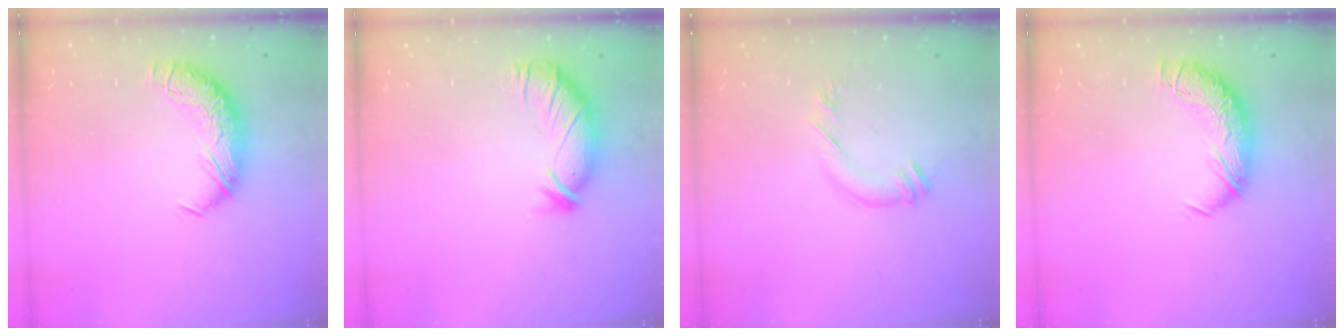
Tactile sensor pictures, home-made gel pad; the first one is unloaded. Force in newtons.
{"total": 2.9, "press": 2.3, "slide": 1.7}
{"total": 4.2, "press": 4.2, "slide": 0.4}
{"total": 0.0}